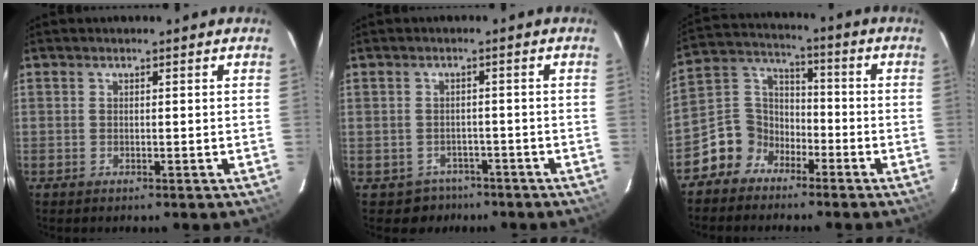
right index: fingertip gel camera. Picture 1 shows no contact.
{"total": 4.5, "force": [-2.7, 3.5, -0.4], "torque": [0.000, 0.027, -0.035]}
{"total": 10.2, "force": [-6.3, 7.8, 1.9], "torque": [-0.059, 0.049, -0.128]}